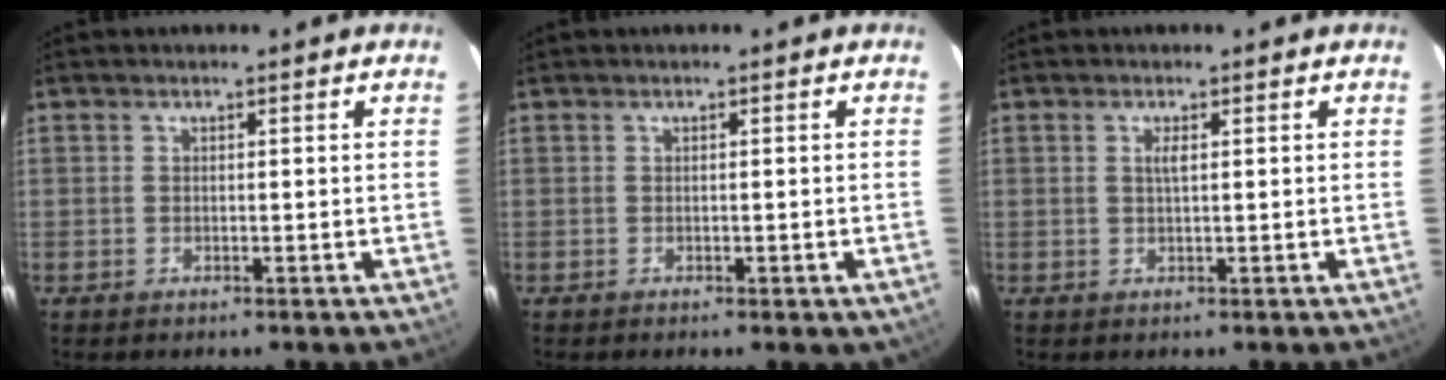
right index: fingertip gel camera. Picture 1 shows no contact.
{"total": 1.3, "force": [-0.5, 0.5, 1.1], "torque": [-0.010, -0.001, -0.004]}
{"total": 1.5, "force": [0.4, 0.2, 1.4], "torque": [-0.025, 0.001, 0.007]}